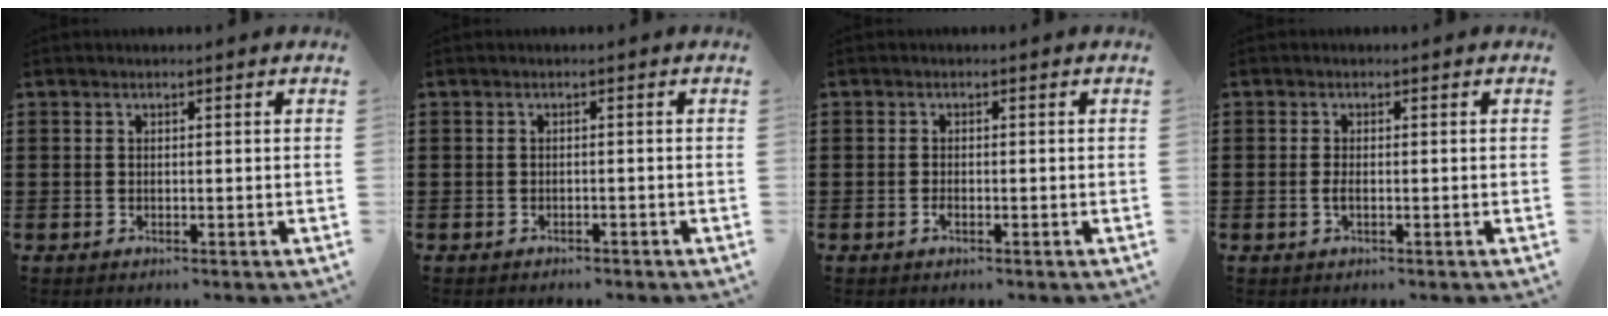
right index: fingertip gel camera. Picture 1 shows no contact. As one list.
[{"total": 0.8, "force": [-0.8, 0.2, 0.2], "torque": [-0.007, -0.002, -0.017]}, {"total": 0.8, "force": [-0.5, 0.3, 0.6], "torque": [-0.014, -0.006, -0.007]}, {"total": 1.2, "force": [-0.3, 0.3, 1.1], "torque": [-0.028, -0.005, -0.006]}]